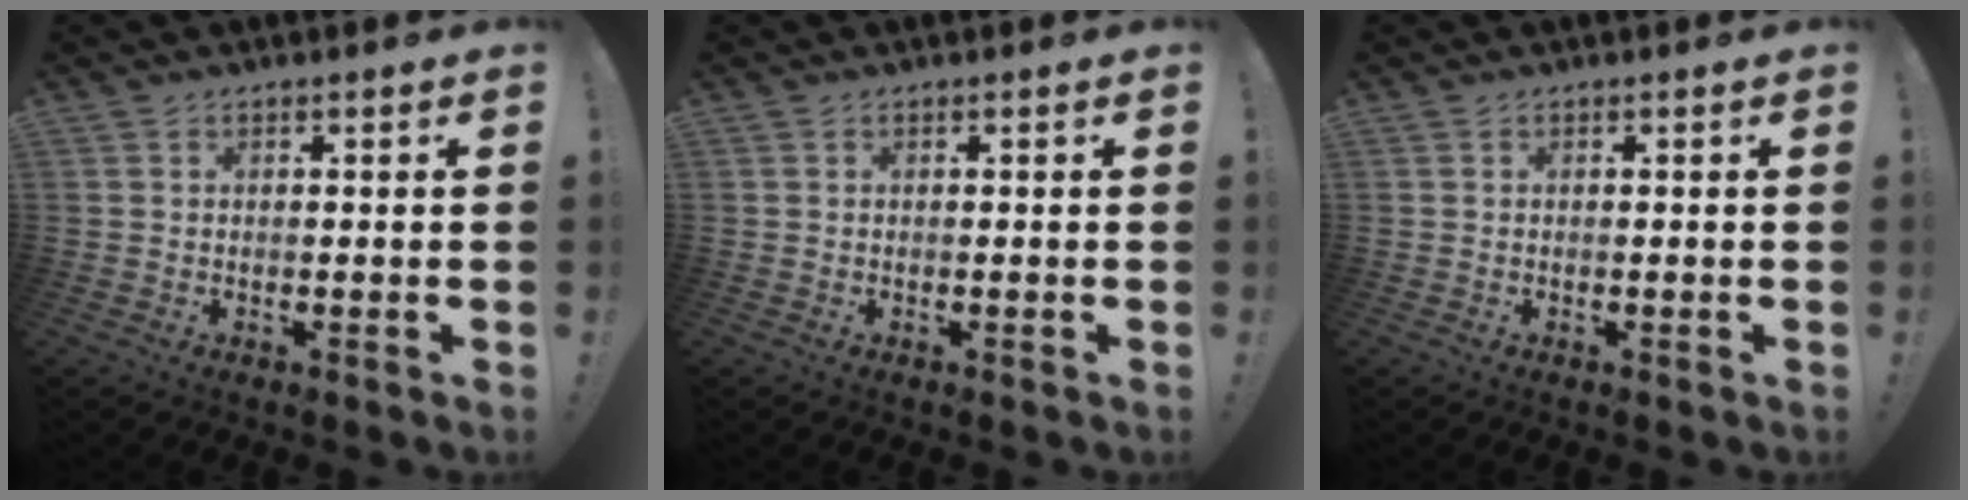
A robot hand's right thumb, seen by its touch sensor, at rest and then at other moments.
{"total": 0.0}
{"total": 0.0}